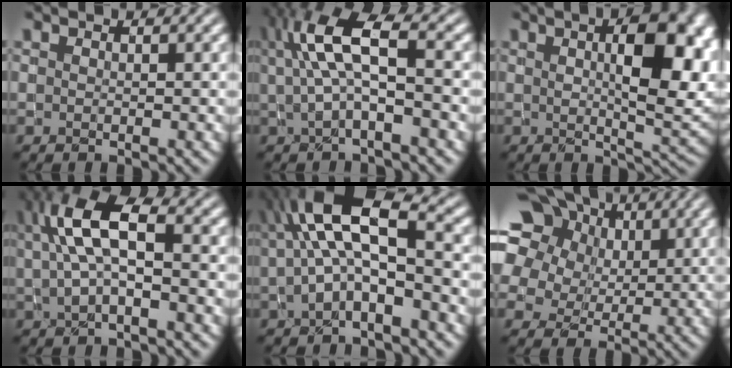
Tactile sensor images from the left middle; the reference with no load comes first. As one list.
[{"total": 6.3, "force": [1.1, 2.0, 5.9], "torque": [-0.124, 0.008, 0.016]}, {"total": 10.1, "force": [2.3, 3.6, 9.2], "torque": [-0.120, 0.002, 0.038]}, {"total": 6.3, "force": [1.0, 2.5, 5.6], "torque": [-0.115, 0.010, 0.014]}, {"total": 7.8, "force": [1.1, 2.8, 7.2], "torque": [-0.135, 0.016, 0.010]}, {"total": 16.5, "force": [7.8, 12.2, 7.9], "torque": [-0.202, 0.046, 0.149]}]